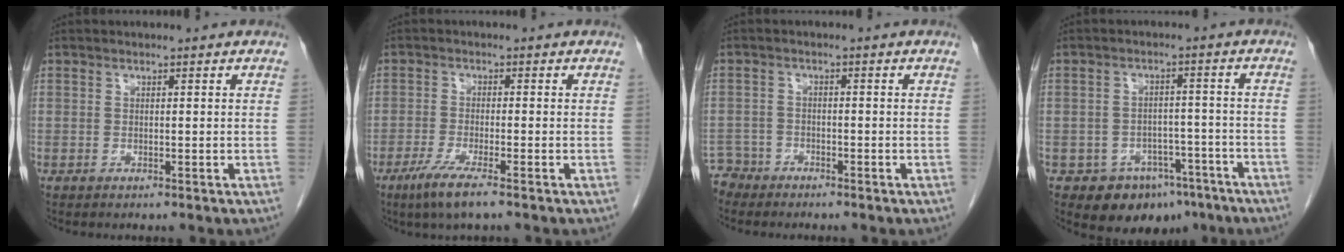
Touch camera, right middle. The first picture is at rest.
{"total": 5.4, "force": [-3.5, 0.1, 4.1], "torque": [-0.088, -0.018, -0.066]}
{"total": 3.7, "force": [-3.3, 1.4, -0.9], "torque": [0.019, 0.000, -0.066]}
{"total": 8.7, "force": [-5.7, 5.9, 2.9], "torque": [-0.029, 0.021, -0.074]}